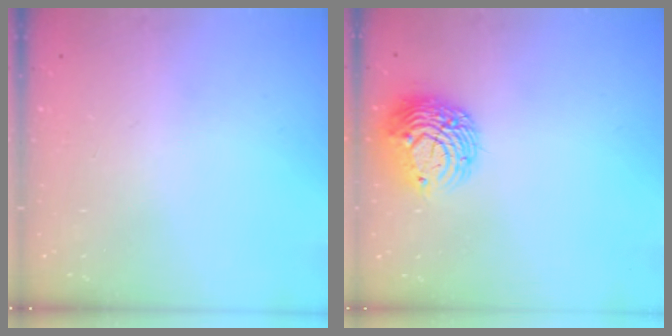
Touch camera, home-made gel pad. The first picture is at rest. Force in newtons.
{"total": 11.0, "press": 10.9, "slide": 1.0}